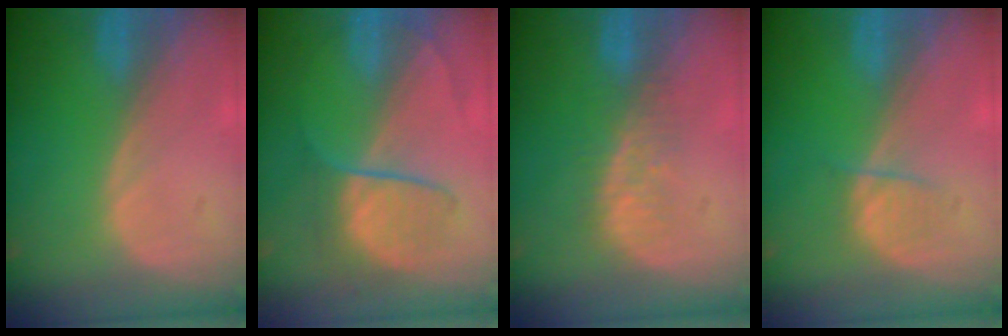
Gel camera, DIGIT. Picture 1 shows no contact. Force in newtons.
{"total": 6.3, "press": 6.3, "slide": 0.7}
{"total": 4.5, "press": 4.2, "slide": 1.7}
{"total": 2.1, "press": 2.1, "slide": 0.3}